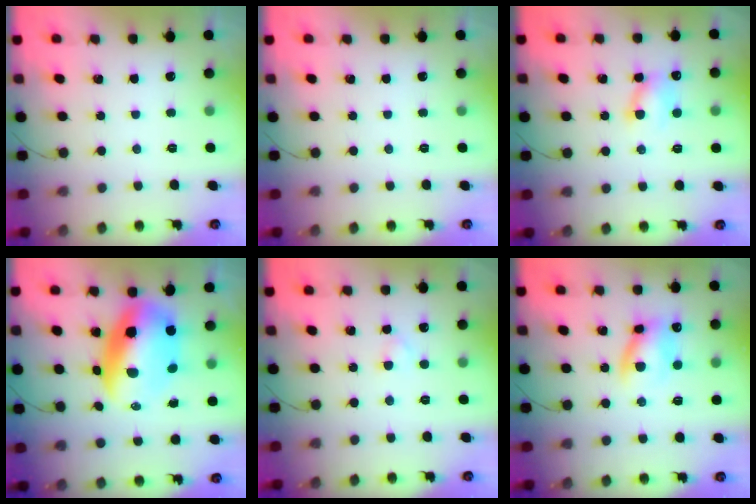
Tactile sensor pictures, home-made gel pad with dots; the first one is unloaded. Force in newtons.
{"total": 0.0}
{"total": 6.5, "press": 6.4, "slide": 0.9}
{"total": 14.9, "press": 14.4, "slide": 3.8}
{"total": 1.9, "press": 1.6, "slide": 1.0}
{"total": 10.2, "press": 10.0, "slide": 2.0}